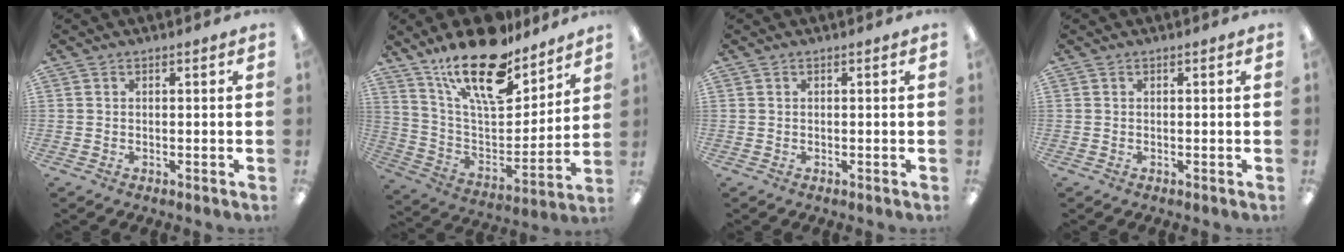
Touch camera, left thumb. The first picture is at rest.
{"total": 22.6, "force": [16.3, 8.5, 13.2], "torque": [-0.224, -0.102, 0.281]}
{"total": 0.0}
{"total": 0.0}